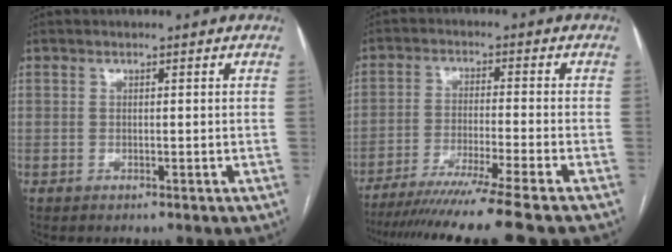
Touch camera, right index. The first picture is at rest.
{"total": 15.4, "force": [-12.9, -2.4, 8.0], "torque": [-0.115, -0.048, -0.203]}